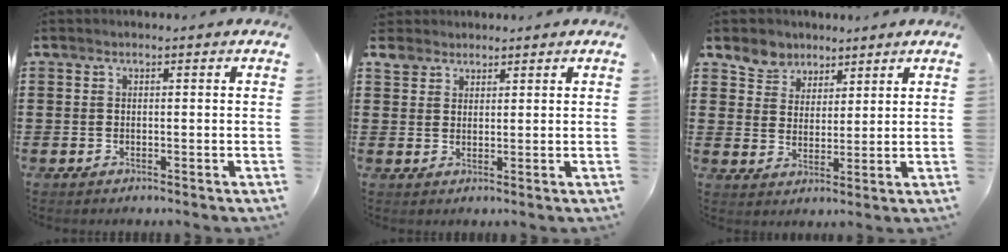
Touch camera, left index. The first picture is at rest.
{"total": 3.3, "force": [2.4, 2.2, 0.2], "torque": [-0.018, 0.009, 0.048]}
{"total": 4.5, "force": [3.5, 2.8, -0.3], "torque": [-0.019, -0.001, 0.064]}